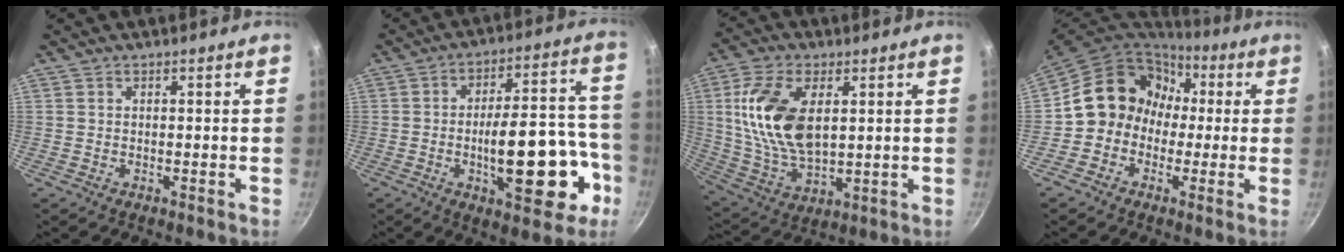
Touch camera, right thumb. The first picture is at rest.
{"total": 19.0, "force": [-6.1, 8.0, 16.2], "torque": [-0.189, 0.047, -0.078]}
{"total": 16.3, "force": [3.6, 8.9, 13.2], "torque": [-0.245, -0.011, 0.077]}
{"total": 13.3, "force": [0.5, 12.0, 5.8], "torque": [-0.053, 0.043, -0.012]}